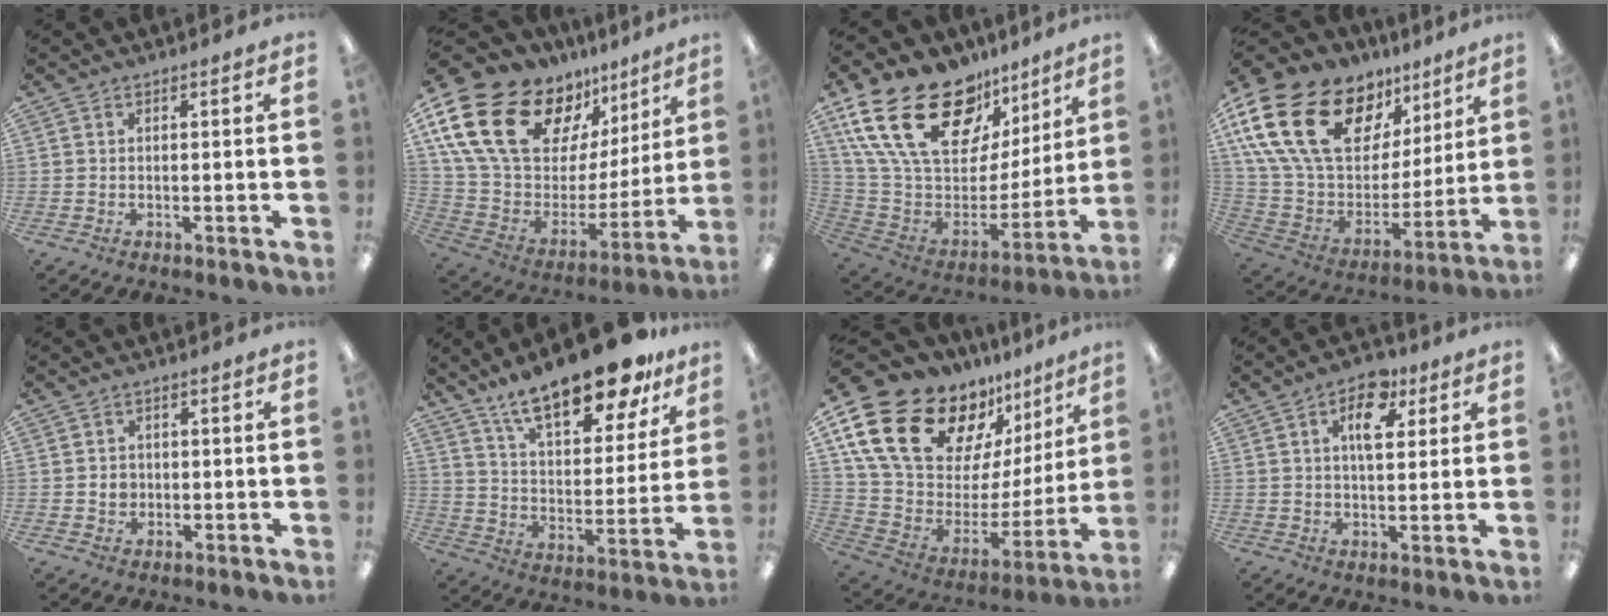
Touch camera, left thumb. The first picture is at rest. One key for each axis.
{"total": 23.1, "fx": 13.5, "fy": 12.8, "fz": 13.7, "tx": -0.291, "ty": -0.083, "tz": 0.255}
{"total": 27.8, "fx": 14.8, "fy": 15.5, "fz": 17.7, "tx": -0.332, "ty": -0.078, "tz": 0.282}
{"total": 25.3, "fx": 12.6, "fy": 15.2, "fz": 15.9, "tx": -0.322, "ty": -0.058, "tz": 0.241}
{"total": 2.5, "fx": -0.1, "fy": 2.3, "fz": 1.0, "tx": -0.013, "ty": 0.001, "tz": -0.006}
{"total": 20.8, "fx": 15.8, "fy": 7.3, "fz": 11.5, "tx": -0.183, "ty": -0.099, "tz": 0.269}
{"total": 22.5, "fx": 14.4, "fy": 12.3, "fz": 12.2, "tx": -0.229, "ty": -0.101, "tz": 0.274}
{"total": 9.8, "fx": 4.2, "fy": 5.4, "fz": 7.0, "tx": -0.090, "ty": -0.010, "tz": 0.067}